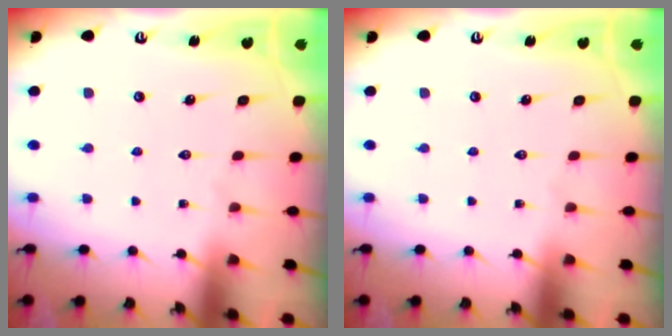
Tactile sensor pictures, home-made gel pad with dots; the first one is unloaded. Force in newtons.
{"total": 0.0}